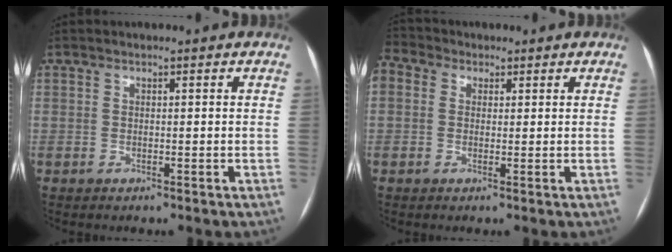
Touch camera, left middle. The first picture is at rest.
{"total": 6.9, "force": [3.0, 5.4, 3.1], "torque": [-0.094, 0.039, 0.057]}